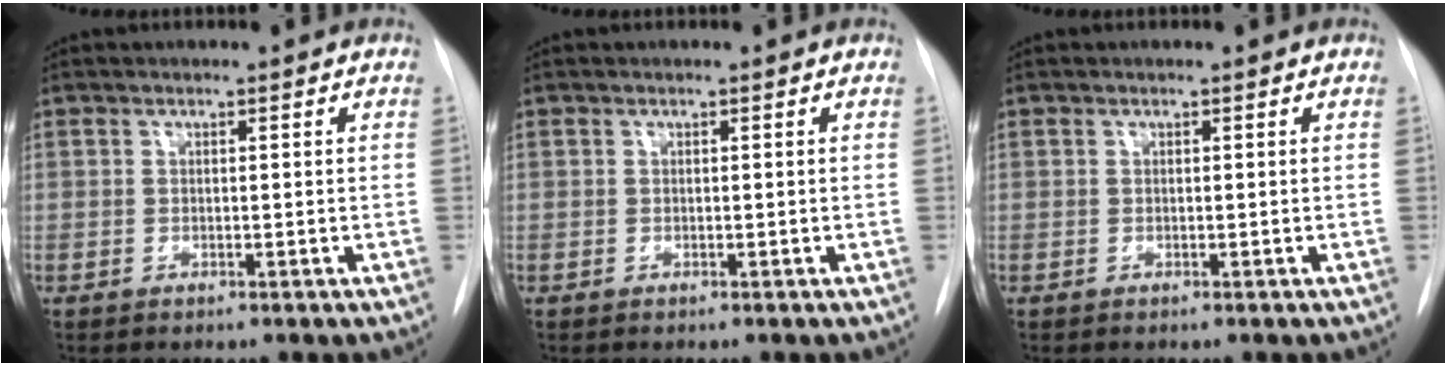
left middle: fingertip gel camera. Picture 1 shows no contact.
{"total": 0.0}
{"total": 0.0}